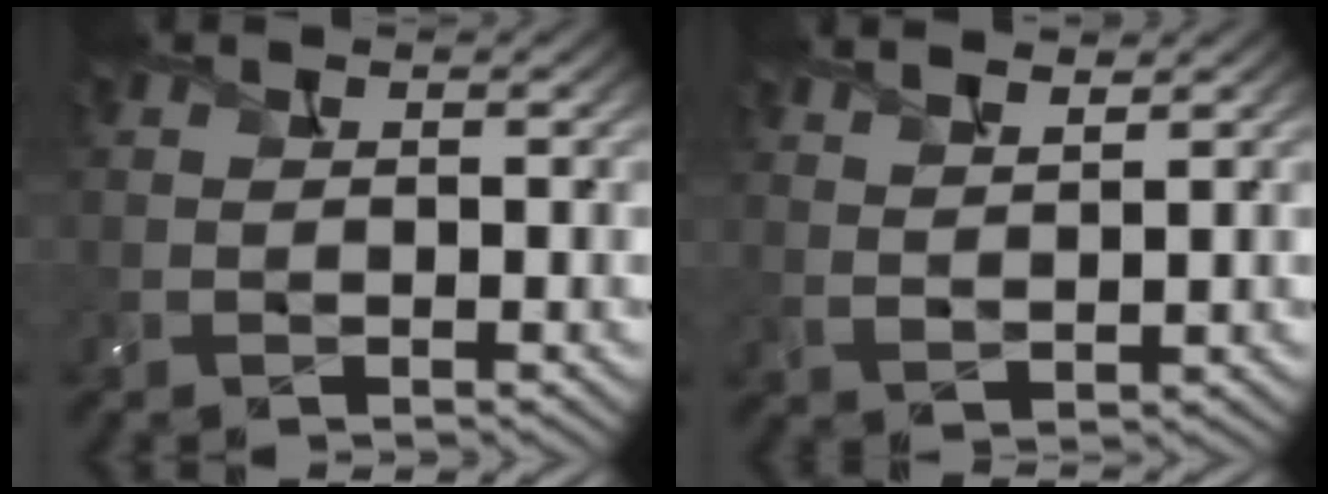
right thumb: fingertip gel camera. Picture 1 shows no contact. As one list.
[{"total": 4.2, "force": [3.3, 0.8, 2.5], "torque": [-0.037, 0.005, 0.051]}]